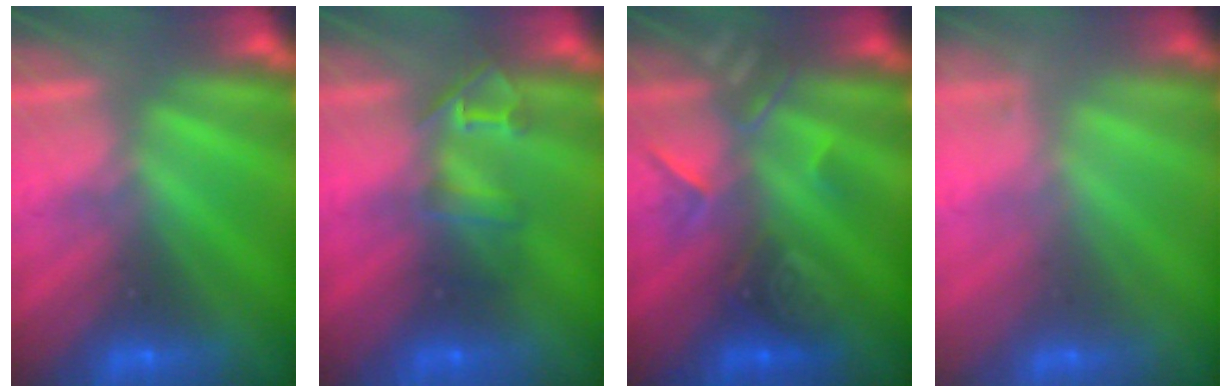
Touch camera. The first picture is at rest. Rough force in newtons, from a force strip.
{"total": 2.4}
{"total": 2.4}
{"total": 1.6}